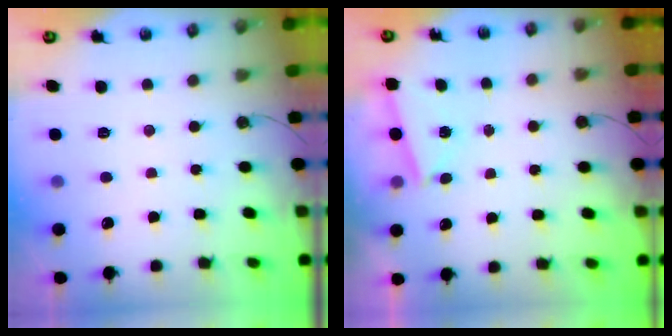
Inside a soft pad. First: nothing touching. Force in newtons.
{"total": 2.8, "press": 1.5, "slide": 2.3}